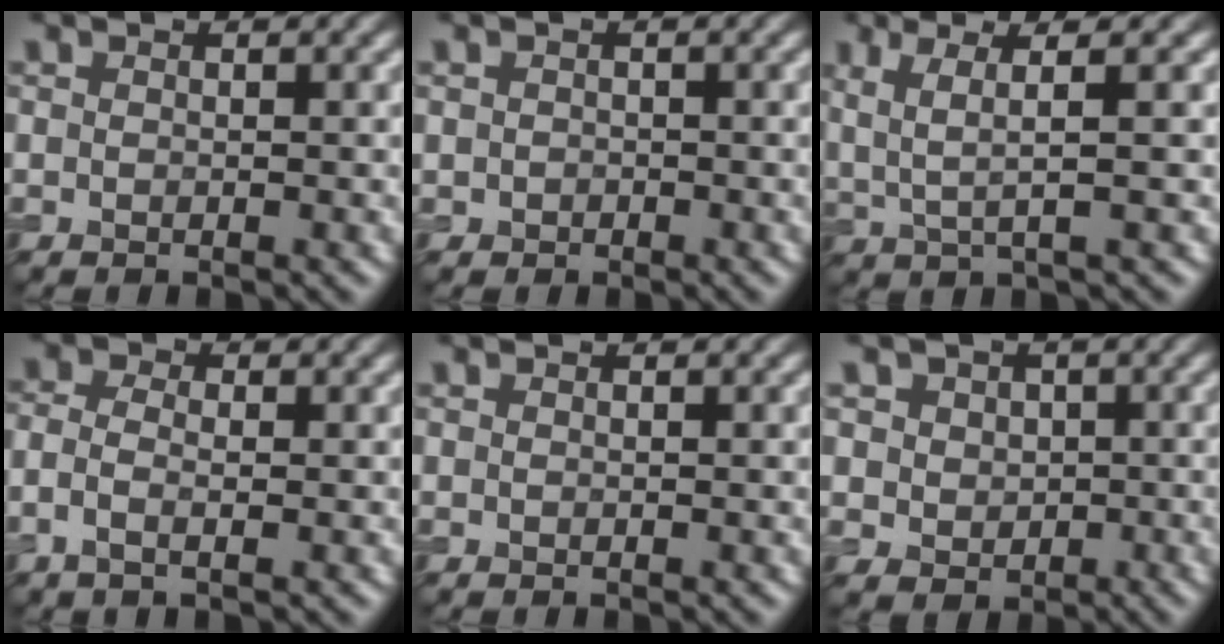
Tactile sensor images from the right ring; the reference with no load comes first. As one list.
[{"total": 0.8, "force": [-0.1, 0.8, 0.0], "torque": [0.008, -0.003, -0.005]}, {"total": 3.6, "force": [1.3, 0.6, 3.3], "torque": [-0.074, 0.001, 0.027]}, {"total": 2.3, "force": [-0.7, 1.1, 1.8], "torque": [-0.049, -0.002, -0.017]}, {"total": 0.0}, {"total": 4.1, "force": [0.9, 3.7, 1.6], "torque": [-0.024, 0.010, 0.005]}]